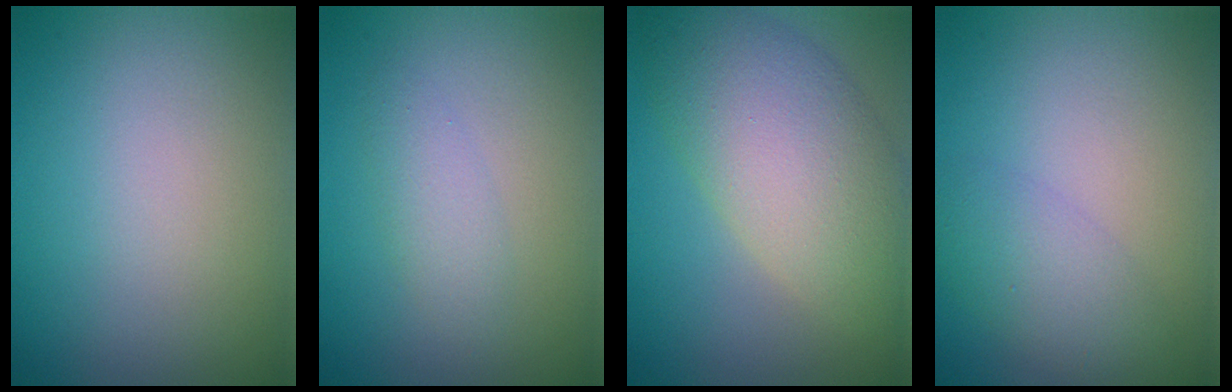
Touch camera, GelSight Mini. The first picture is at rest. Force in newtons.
{"total": 1.9, "press": 1.9, "slide": 0.1}
{"total": 8.6, "press": 8.6, "slide": 0.8}
{"total": 3.0, "press": 3.0, "slide": 0.2}